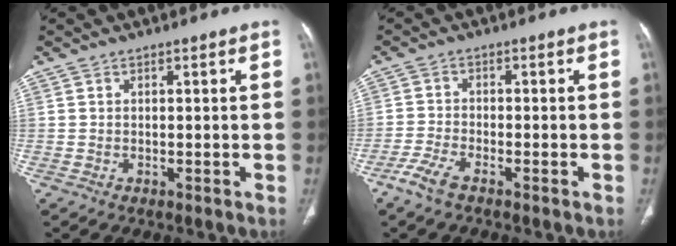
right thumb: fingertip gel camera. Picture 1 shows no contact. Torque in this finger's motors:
{"motor_torque": [2.85, 2.15, 0.15, -0.70, 0.02]}